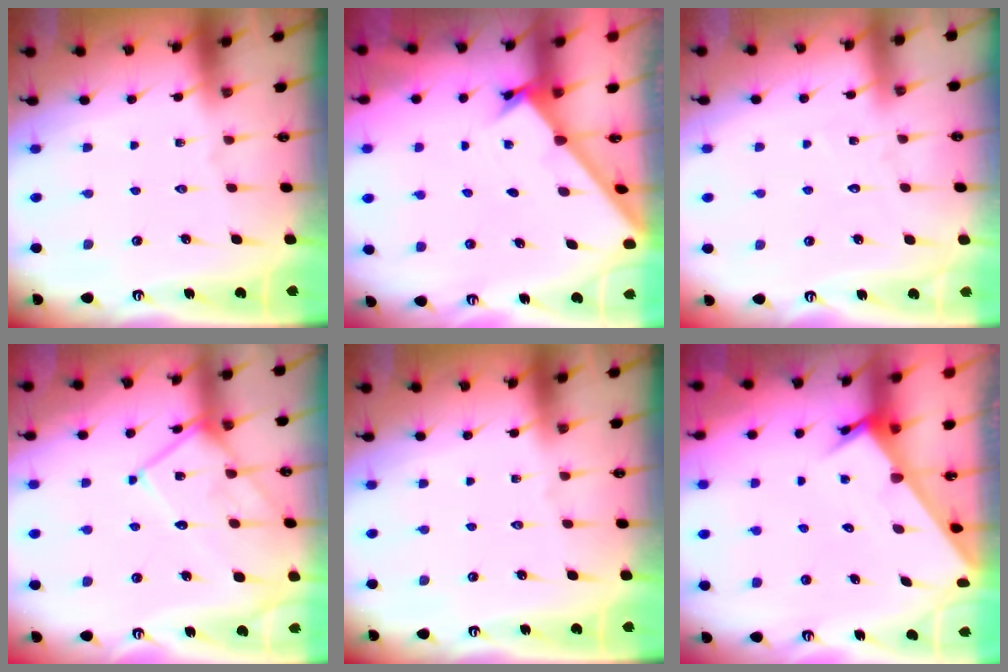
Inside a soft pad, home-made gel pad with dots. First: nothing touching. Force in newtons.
{"total": 1.7, "press": 1.7, "slide": 0.2}
{"total": 3.0, "press": 3.0, "slide": 0.3}
{"total": 14.8, "press": 14.7, "slide": 1.2}
{"total": 0.0}
{"total": 3.3, "press": 3.3, "slide": 0.0}